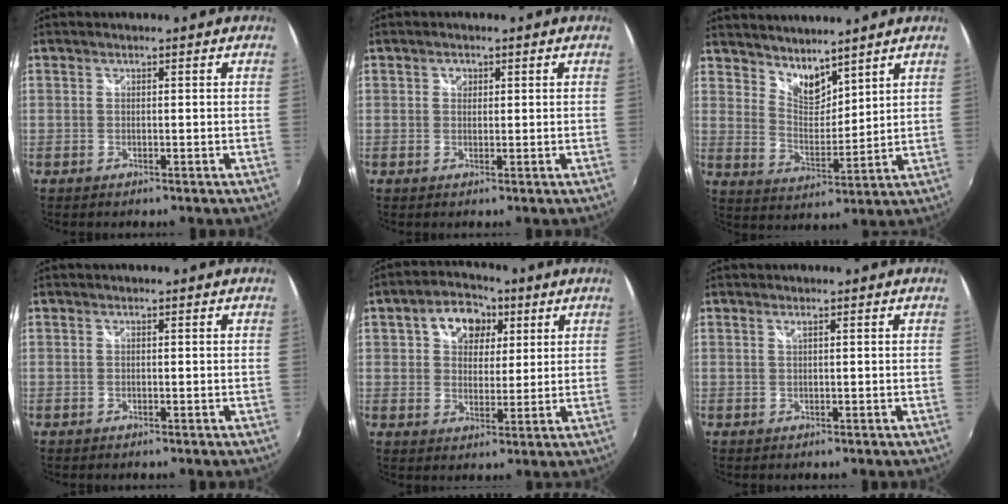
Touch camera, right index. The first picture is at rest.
{"total": 1.4, "force": [0.4, 1.2, 0.5], "torque": [-0.005, 0.004, 0.005]}
{"total": 7.6, "force": [6.6, 2.6, 2.7], "torque": [-0.035, -0.002, 0.123]}
{"total": 0.0}
{"total": 9.3, "force": [3.5, 6.9, 5.3], "torque": [-0.096, 0.024, 0.056]}
{"total": 0.6, "force": [0.3, -0.2, 0.4], "torque": [-0.008, 0.001, 0.005]}